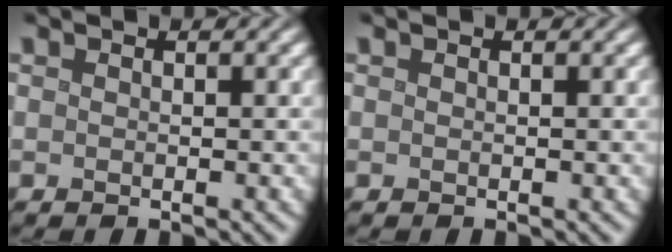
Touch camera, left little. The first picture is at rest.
{"total": 0.0}